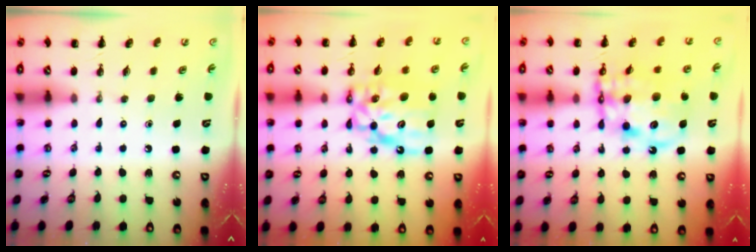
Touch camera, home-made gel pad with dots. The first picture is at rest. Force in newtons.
{"total": 11.3, "press": 10.8, "slide": 3.3}
{"total": 13.7, "press": 13.2, "slide": 3.4}